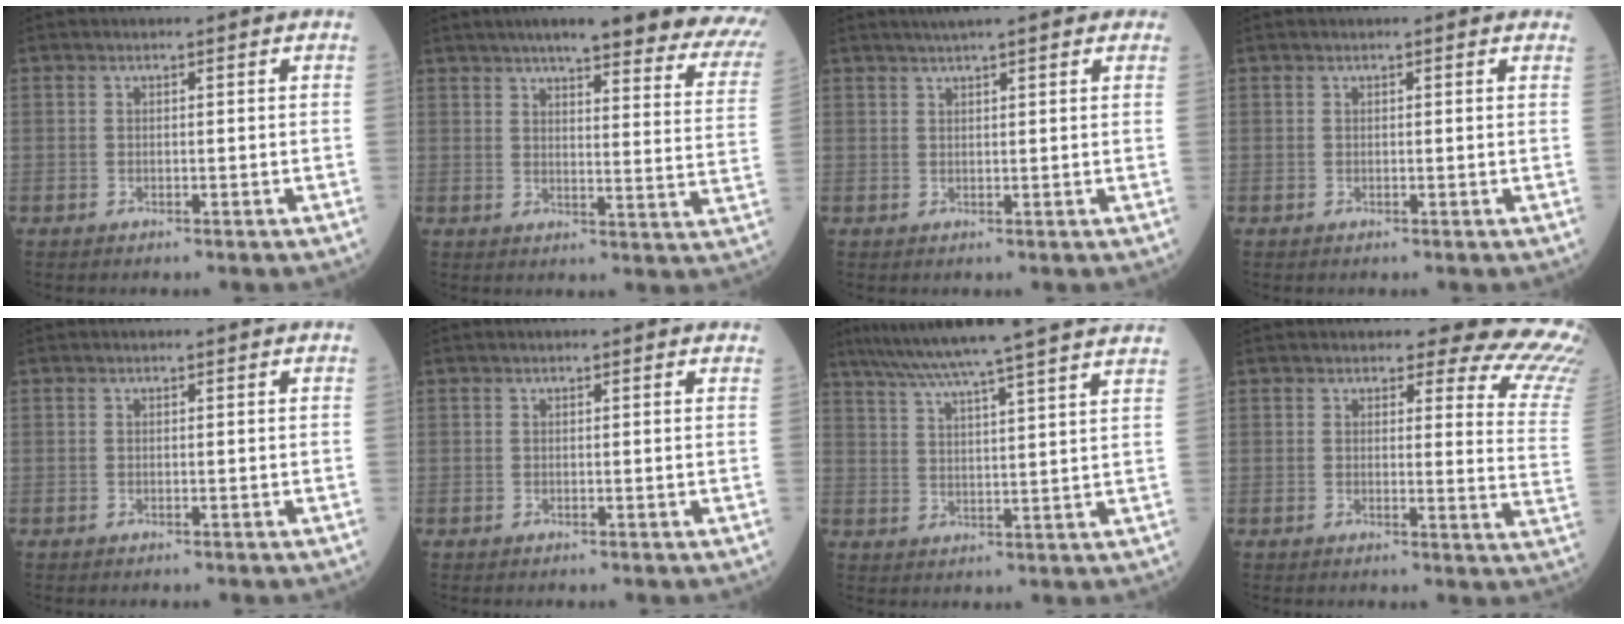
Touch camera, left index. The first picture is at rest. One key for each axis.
{"total": 25.4, "fx": 22.0, "fy": 2.5, "fz": 12.5, "tx": -0.152, "ty": -0.051, "tz": 0.245}
{"total": 7.6, "fx": 5.8, "fy": 1.3, "fz": 4.7, "tx": -0.064, "ty": 0.031, "tz": 0.073}
{"total": 1.6, "fx": 1.3, "fy": 0.4, "fz": 0.9, "tx": -0.010, "ty": 0.013, "tz": 0.007}
{"total": 0.0}
{"total": 1.0, "fx": 0.8, "fy": 0.4, "fz": 0.3, "tx": -0.010, "ty": 0.014, "tz": 0.006}
{"total": 21.5, "fx": 18.8, "fy": -1.5, "fz": 10.4, "tx": -0.178, "ty": -0.005, "tz": 0.254}
{"total": 15.8, "fx": 14.6, "fy": 2.8, "fz": 5.3, "tx": -0.031, "ty": -0.108, "tz": 0.124}